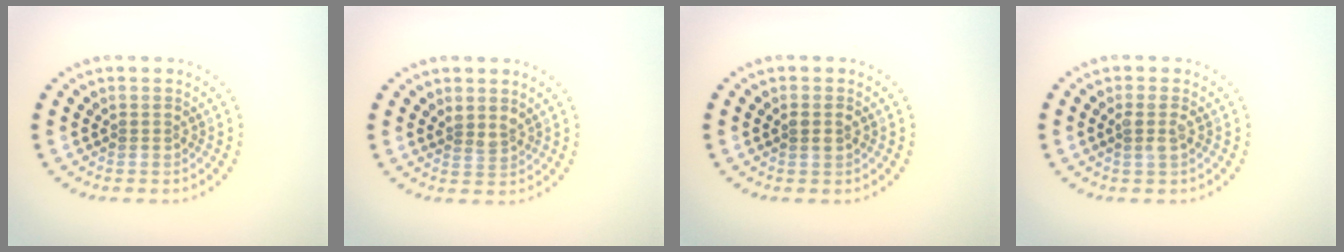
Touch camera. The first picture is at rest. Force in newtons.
{"total": 1.5, "press": 1.1, "slide": 1.0}
{"total": 1.1, "press": 1.0, "slide": 0.4}
{"total": 1.4, "press": 1.2, "slide": 0.7}